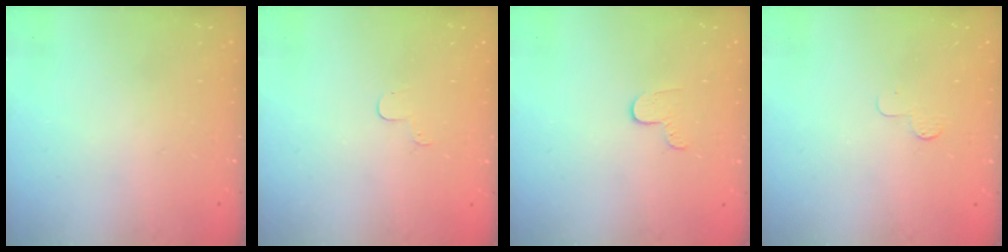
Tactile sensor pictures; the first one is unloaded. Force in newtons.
{"total": 3.7, "press": 3.7, "slide": 0.4}
{"total": 3.2, "press": 3.2, "slide": 0.3}
{"total": 4.2, "press": 4.2, "slide": 0.4}